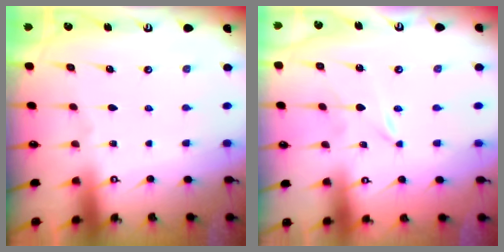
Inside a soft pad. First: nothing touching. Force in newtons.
{"total": 0.0}